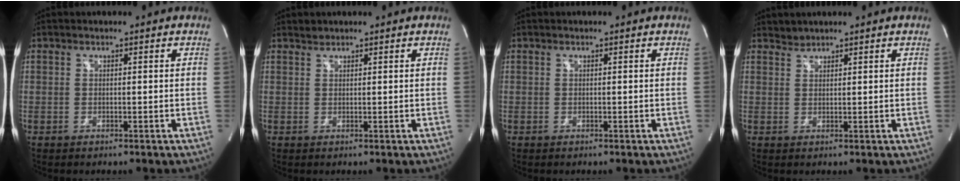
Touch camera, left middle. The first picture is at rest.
{"total": 0.8, "force": [0.7, 0.2, -0.1], "torque": [0.000, 0.004, 0.013]}
{"total": 0.0}
{"total": 1.2, "force": [1.1, 0.1, -0.3], "torque": [0.001, 0.002, 0.022]}